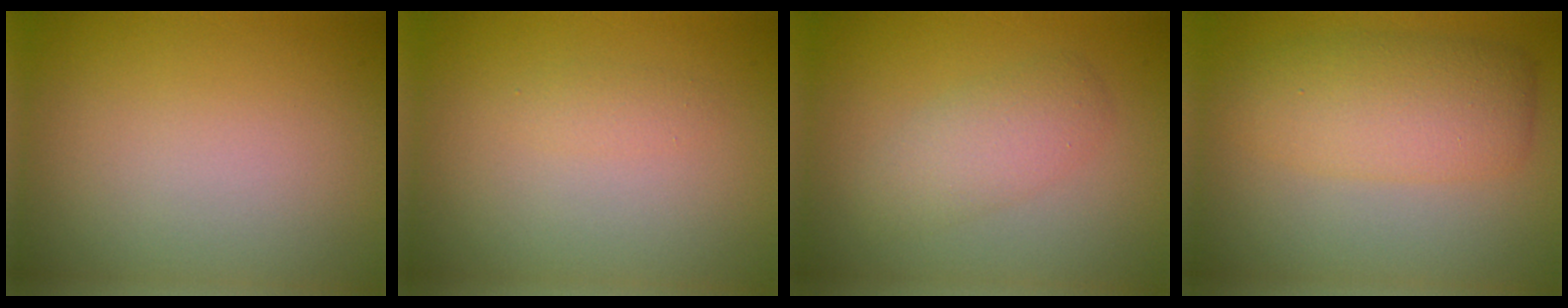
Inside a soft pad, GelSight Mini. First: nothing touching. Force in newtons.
{"total": 0.8, "press": 0.8, "slide": 0.0}
{"total": 2.9, "press": 2.9, "slide": 0.0}
{"total": 5.0, "press": 5.0, "slide": 0.2}